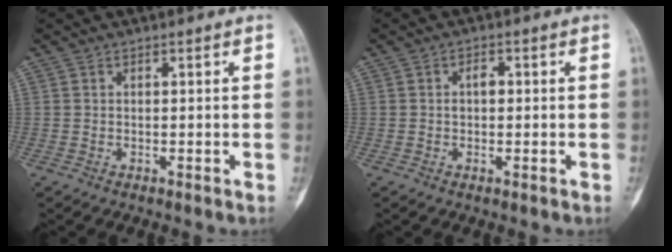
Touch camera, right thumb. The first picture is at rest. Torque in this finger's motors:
{"motor_torque": [0.45, 2.42, -0.06, 0.09, 0.00]}